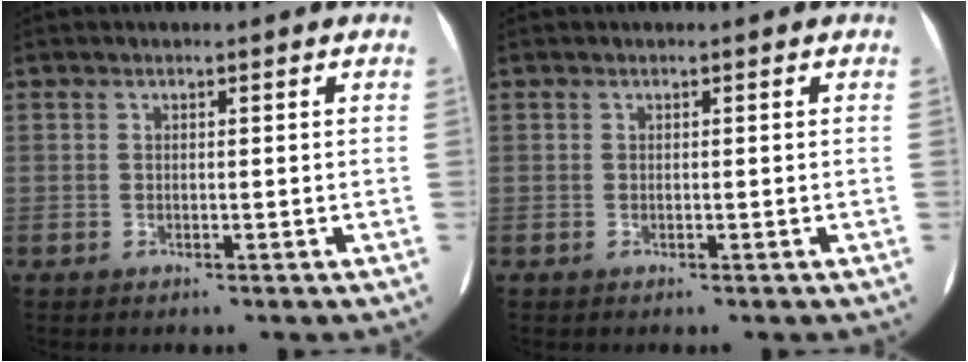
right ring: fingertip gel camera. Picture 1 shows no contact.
{"total": 0.0}